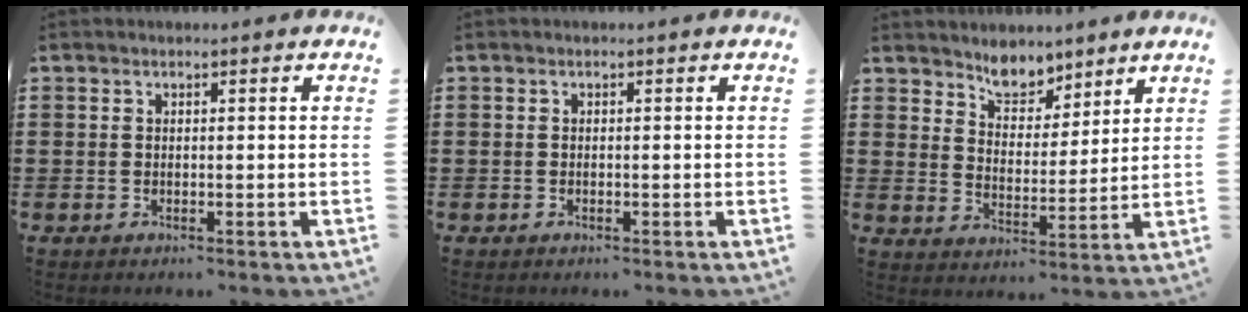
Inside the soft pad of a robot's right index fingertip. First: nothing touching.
{"total": 0.0}
{"total": 5.8, "force": [5.0, 2.6, 1.2], "torque": [-0.038, -0.013, 0.092]}